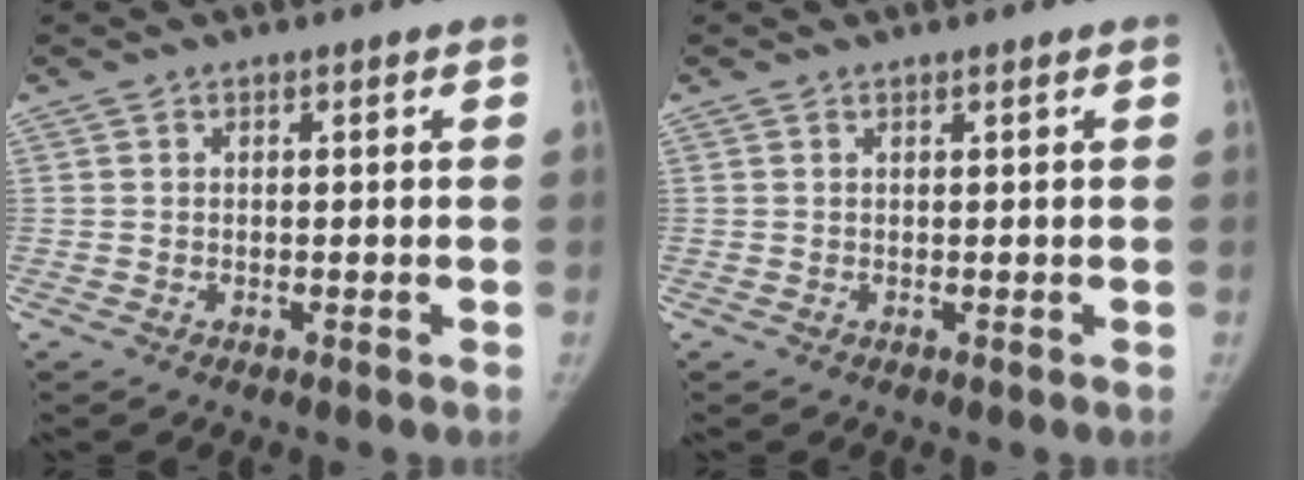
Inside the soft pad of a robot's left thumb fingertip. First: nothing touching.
{"total": 0.0}